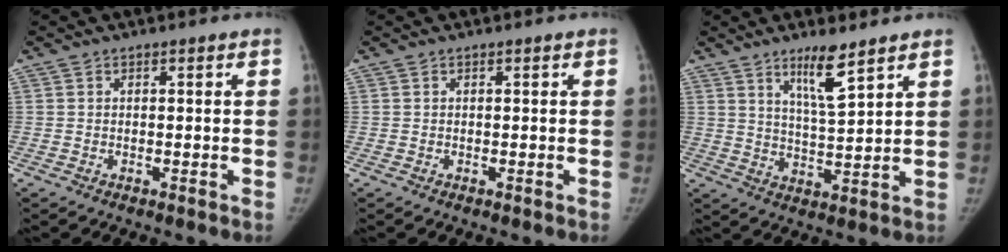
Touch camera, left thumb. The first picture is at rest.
{"total": 0.0}
{"total": 7.8, "force": [5.2, 1.1, 5.7], "torque": [-0.097, -0.041, 0.097]}